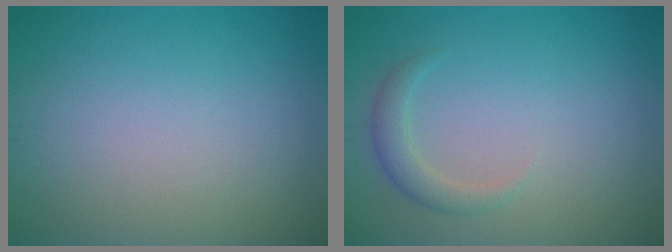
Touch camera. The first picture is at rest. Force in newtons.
{"total": 1.8, "press": 1.8, "slide": 0.2}